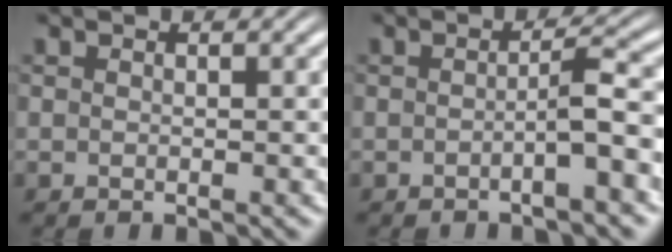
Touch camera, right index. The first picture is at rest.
{"total": 2.1, "force": [-1.1, -0.3, 1.8], "torque": [-0.022, 0.004, -0.021]}